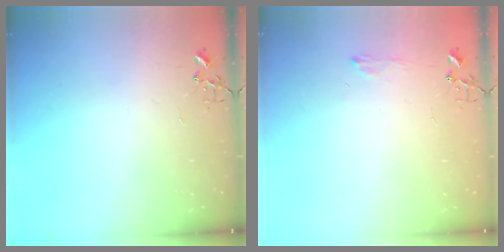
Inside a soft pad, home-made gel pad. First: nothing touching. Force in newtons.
{"total": 6.3, "press": 6.2, "slide": 0.8}